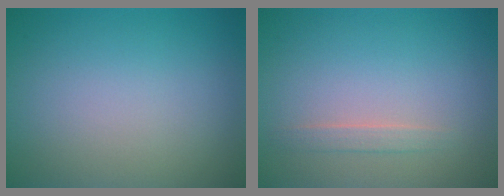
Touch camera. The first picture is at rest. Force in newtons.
{"total": 1.1, "press": 1.1, "slide": 0.2}